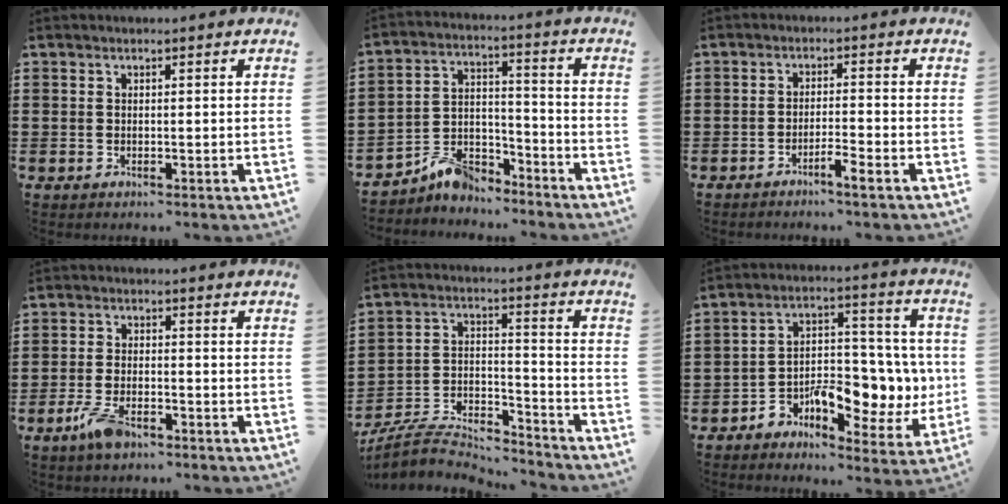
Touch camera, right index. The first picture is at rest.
{"total": 7.2, "force": [-6.4, 2.4, 2.1], "torque": [-0.045, 0.021, -0.125]}
{"total": 2.4, "force": [-2.1, -0.3, 1.3], "torque": [-0.023, 0.001, -0.039]}
{"total": 4.7, "force": [-2.8, 1.9, 3.2], "torque": [-0.078, -0.003, -0.057]}
{"total": 6.7, "force": [-6.3, 1.3, 1.7], "torque": [-0.042, -0.003, -0.127]}
{"total": 8.9, "force": [-3.0, 5.7, 6.2], "torque": [-0.099, 0.015, -0.044]}